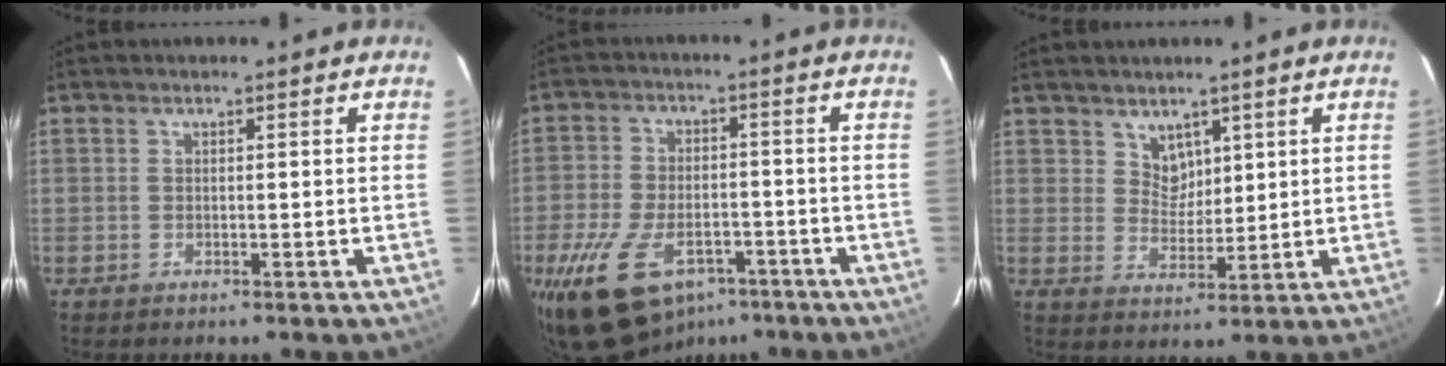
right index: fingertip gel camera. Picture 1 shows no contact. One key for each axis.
{"total": 18.3, "fx": -10.4, "fy": 10.5, "fz": 10.8, "tx": -0.236, "ty": -0.012, "tz": -0.166}
{"total": 4.2, "fx": 2.8, "fy": 3.0, "fz": 0.8, "tx": -0.005, "ty": 0.005, "tz": 0.055}